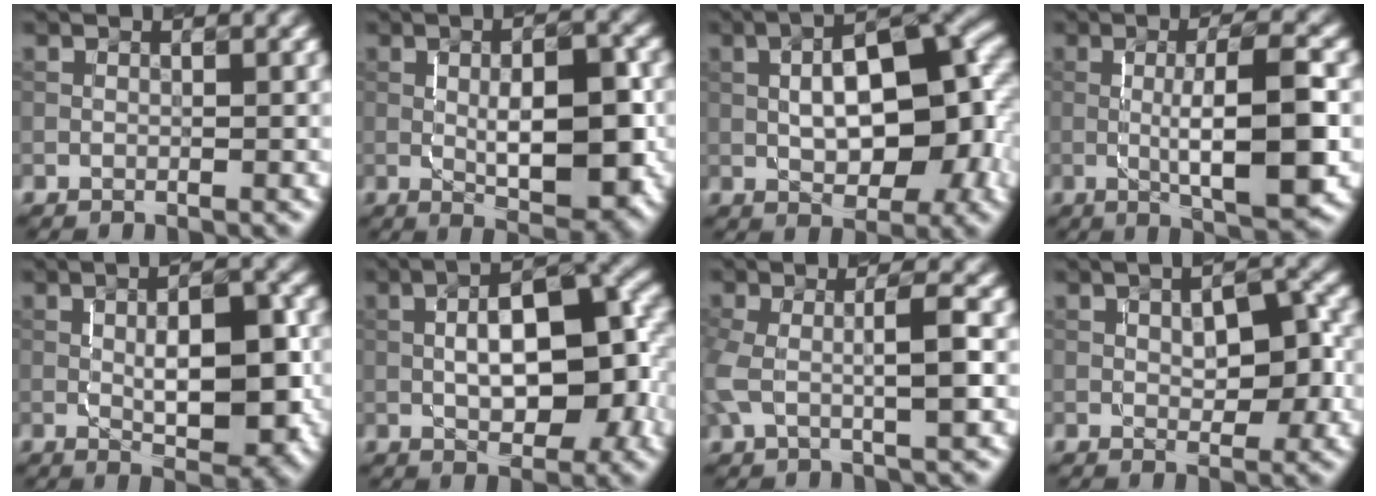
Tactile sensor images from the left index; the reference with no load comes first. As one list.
[{"total": 8.0, "force": [-0.5, 2.6, 7.5], "torque": [-0.104, 0.003, -0.005]}, {"total": 10.9, "force": [0.1, 4.8, 9.7], "torque": [-0.141, 0.013, 0.002]}, {"total": 8.7, "force": [-0.8, 1.9, 8.4], "torque": [-0.123, 0.005, -0.014]}, {"total": 7.5, "force": [-0.2, 2.7, 7.0], "torque": [-0.095, 0.003, 0.000]}, {"total": 9.6, "force": [-0.2, 4.1, 8.7], "torque": [-0.126, 0.014, -0.005]}, {"total": 4.8, "force": [-0.2, 1.5, 4.6], "torque": [-0.101, 0.002, -0.007]}, {"total": 4.8, "force": [0.1, 2.3, 4.2], "torque": [-0.060, 0.004, 0.004]}]